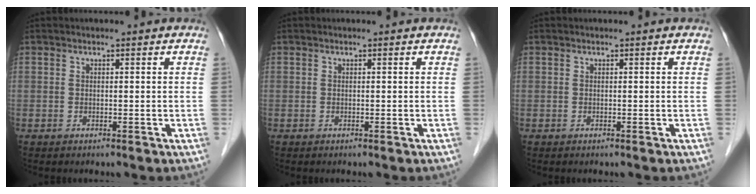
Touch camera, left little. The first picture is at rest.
{"total": 0.0}
{"total": 0.0}